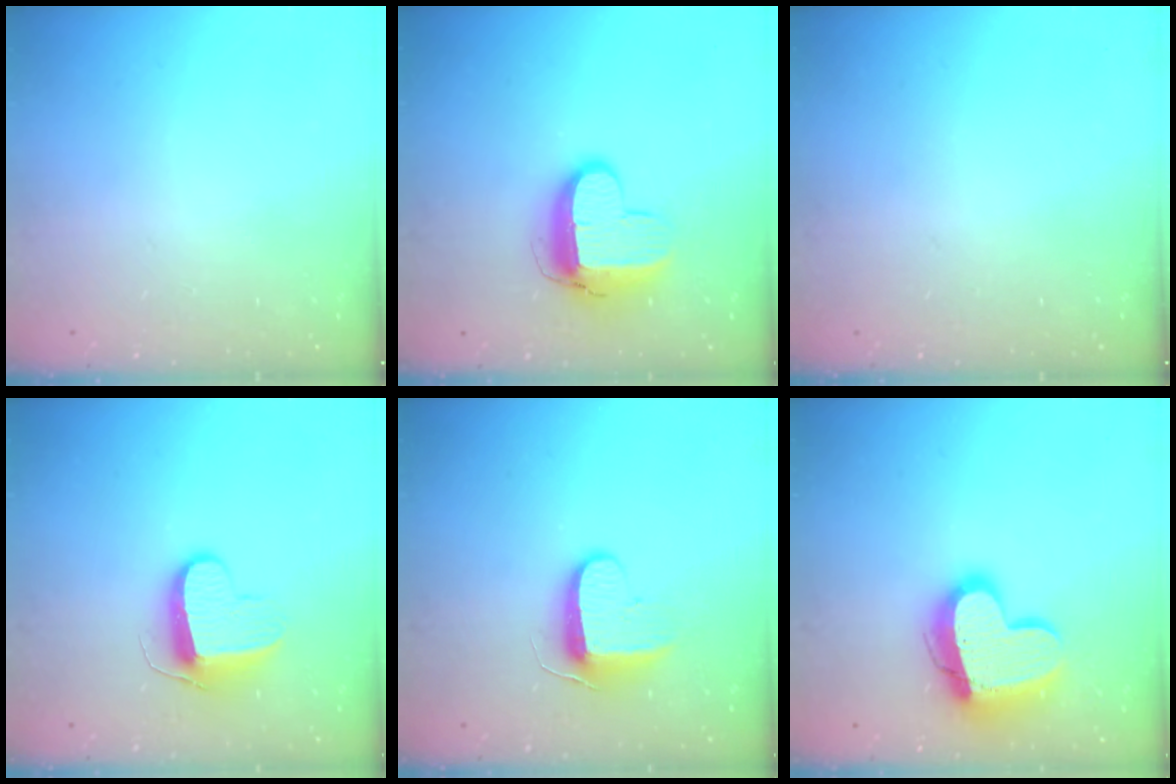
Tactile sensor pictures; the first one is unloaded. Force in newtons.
{"total": 11.4, "press": 11.3, "slide": 0.9}
{"total": 0.0}
{"total": 9.8, "press": 9.8, "slide": 0.5}
{"total": 8.9, "press": 8.8, "slide": 1.1}
{"total": 16.7, "press": 16.7, "slide": 1.1}